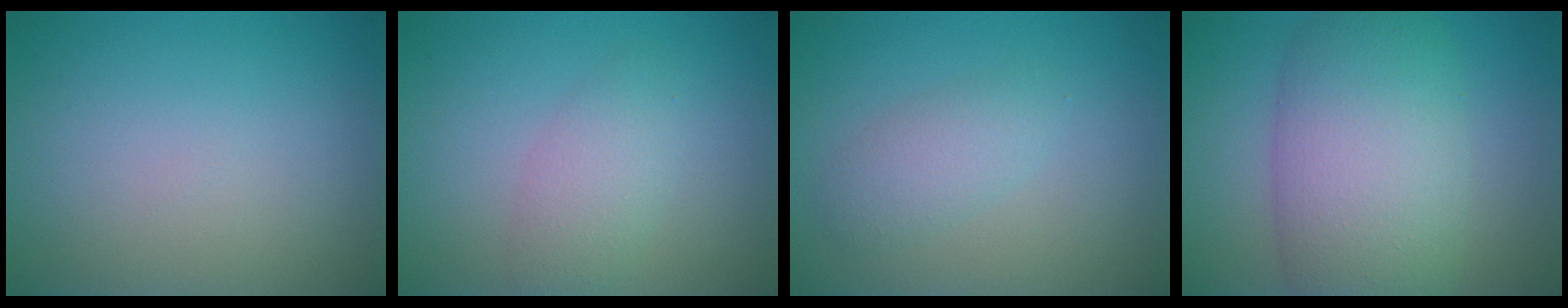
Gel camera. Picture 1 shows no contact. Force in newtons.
{"total": 2.8, "press": 2.8, "slide": 0.1}
{"total": 2.4, "press": 2.4, "slide": 0.2}
{"total": 9.8, "press": 9.8, "slide": 0.4}